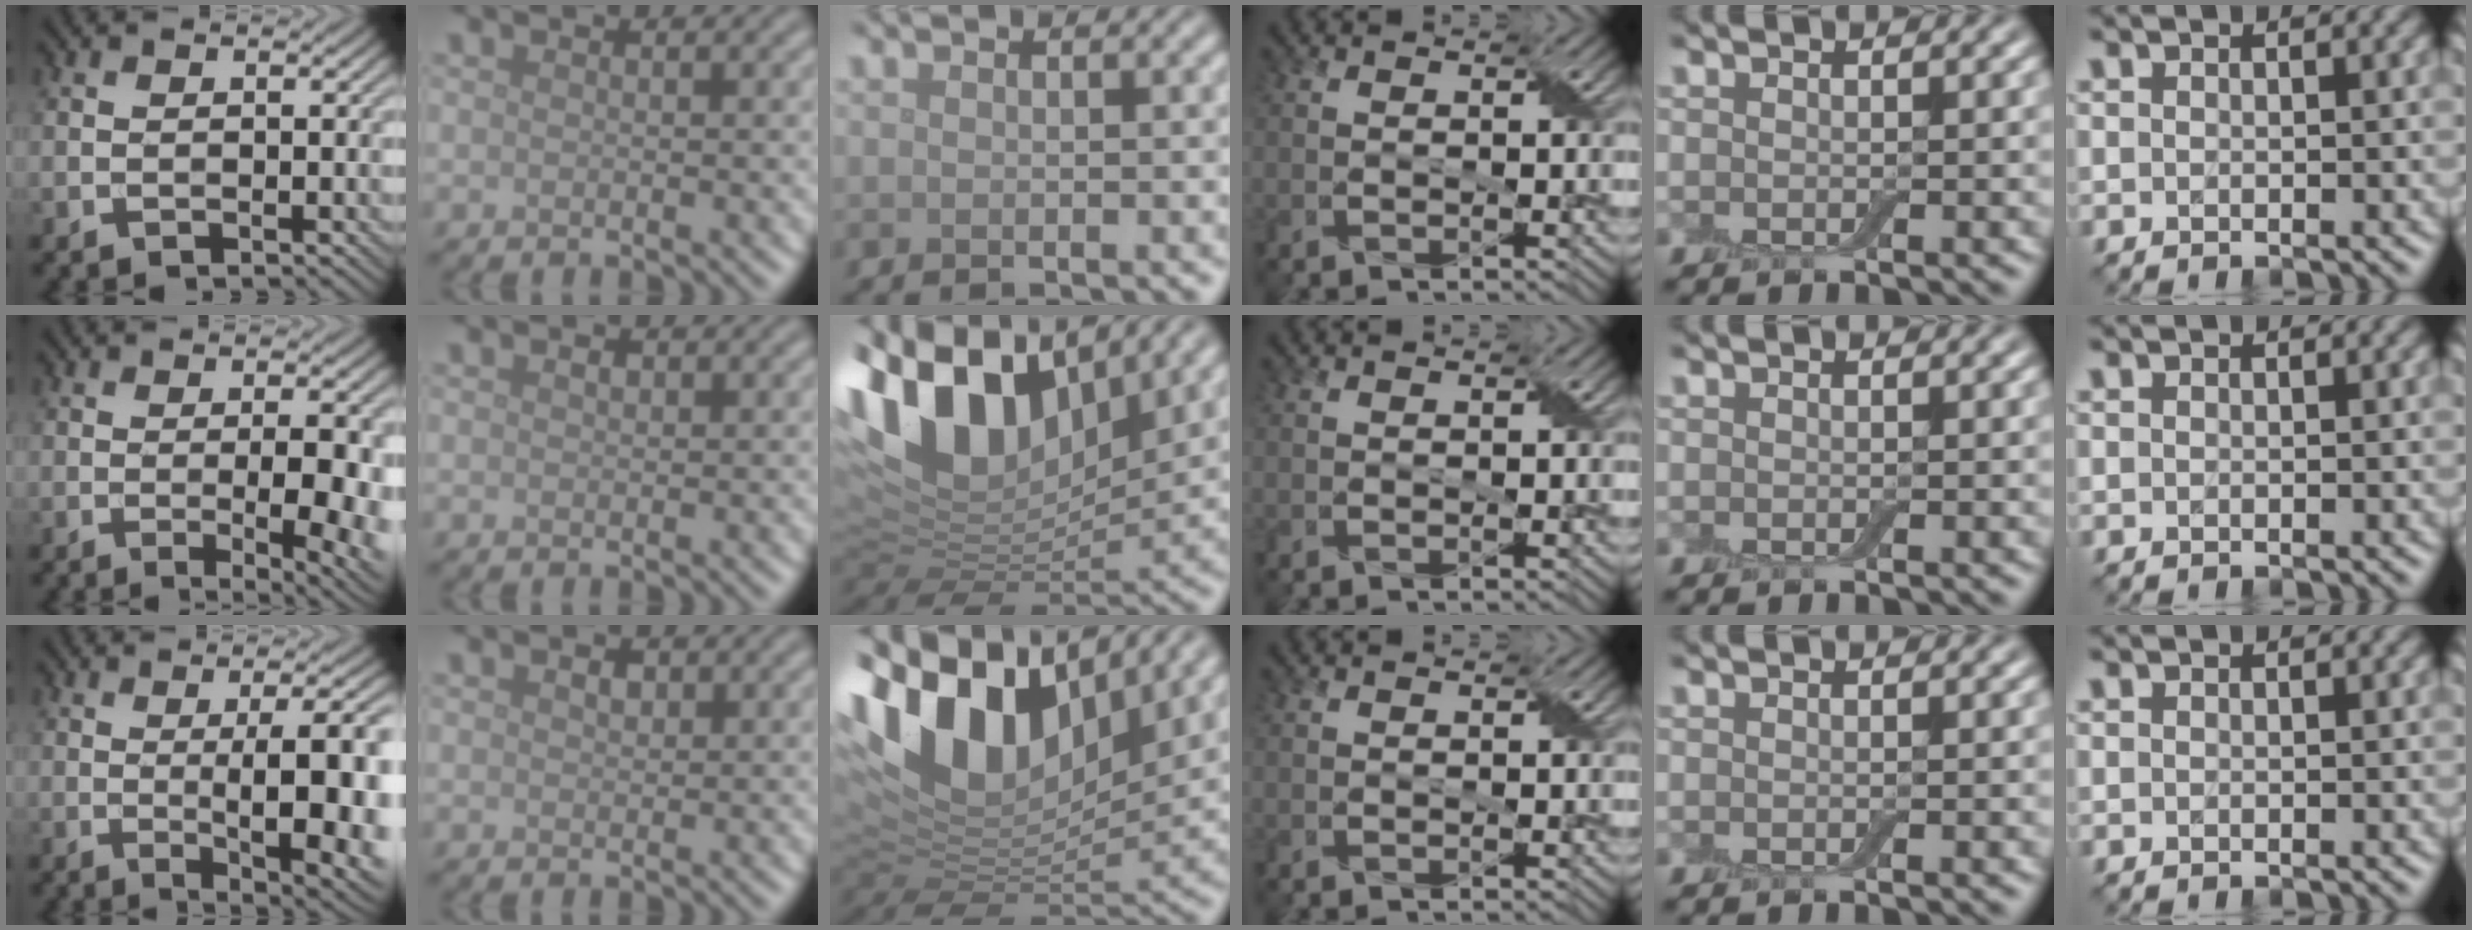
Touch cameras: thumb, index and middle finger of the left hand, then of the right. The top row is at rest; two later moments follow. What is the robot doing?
{"motion": "wrap", "object": "adhesive wrap"}